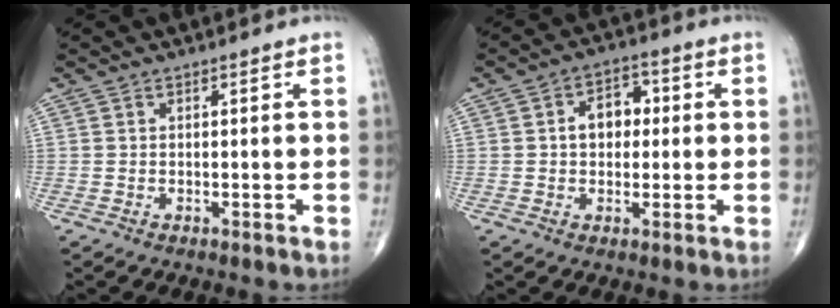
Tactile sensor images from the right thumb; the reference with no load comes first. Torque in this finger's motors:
{"motor_torque": [0.48, 1.59, 0.76, 0.18, 0.03]}